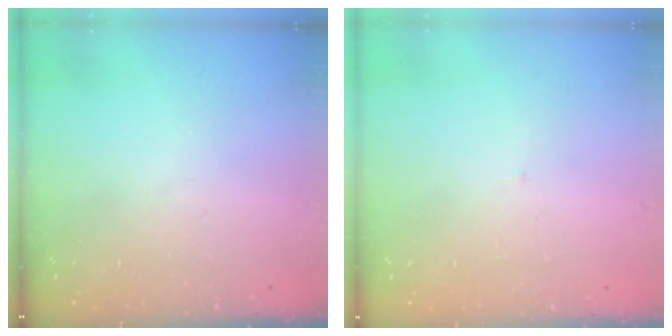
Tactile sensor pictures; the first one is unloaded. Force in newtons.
{"total": 2.0, "press": 2.0, "slide": 0.1}